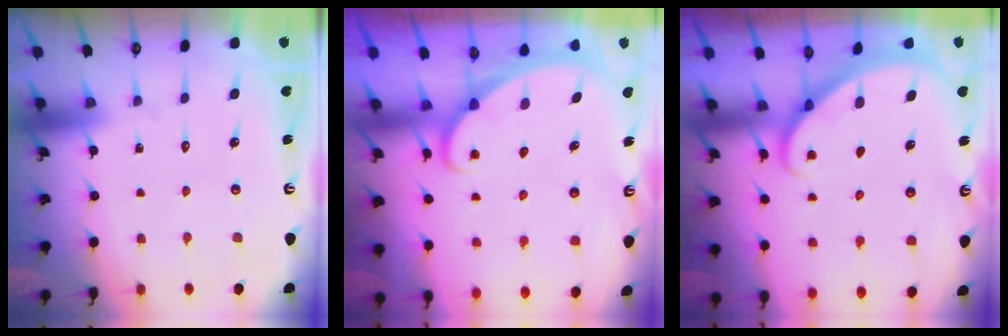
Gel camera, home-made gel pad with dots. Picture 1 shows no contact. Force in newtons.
{"total": 1.9, "press": 1.9, "slide": 0.1}
{"total": 1.9, "press": 1.9, "slide": 0.1}